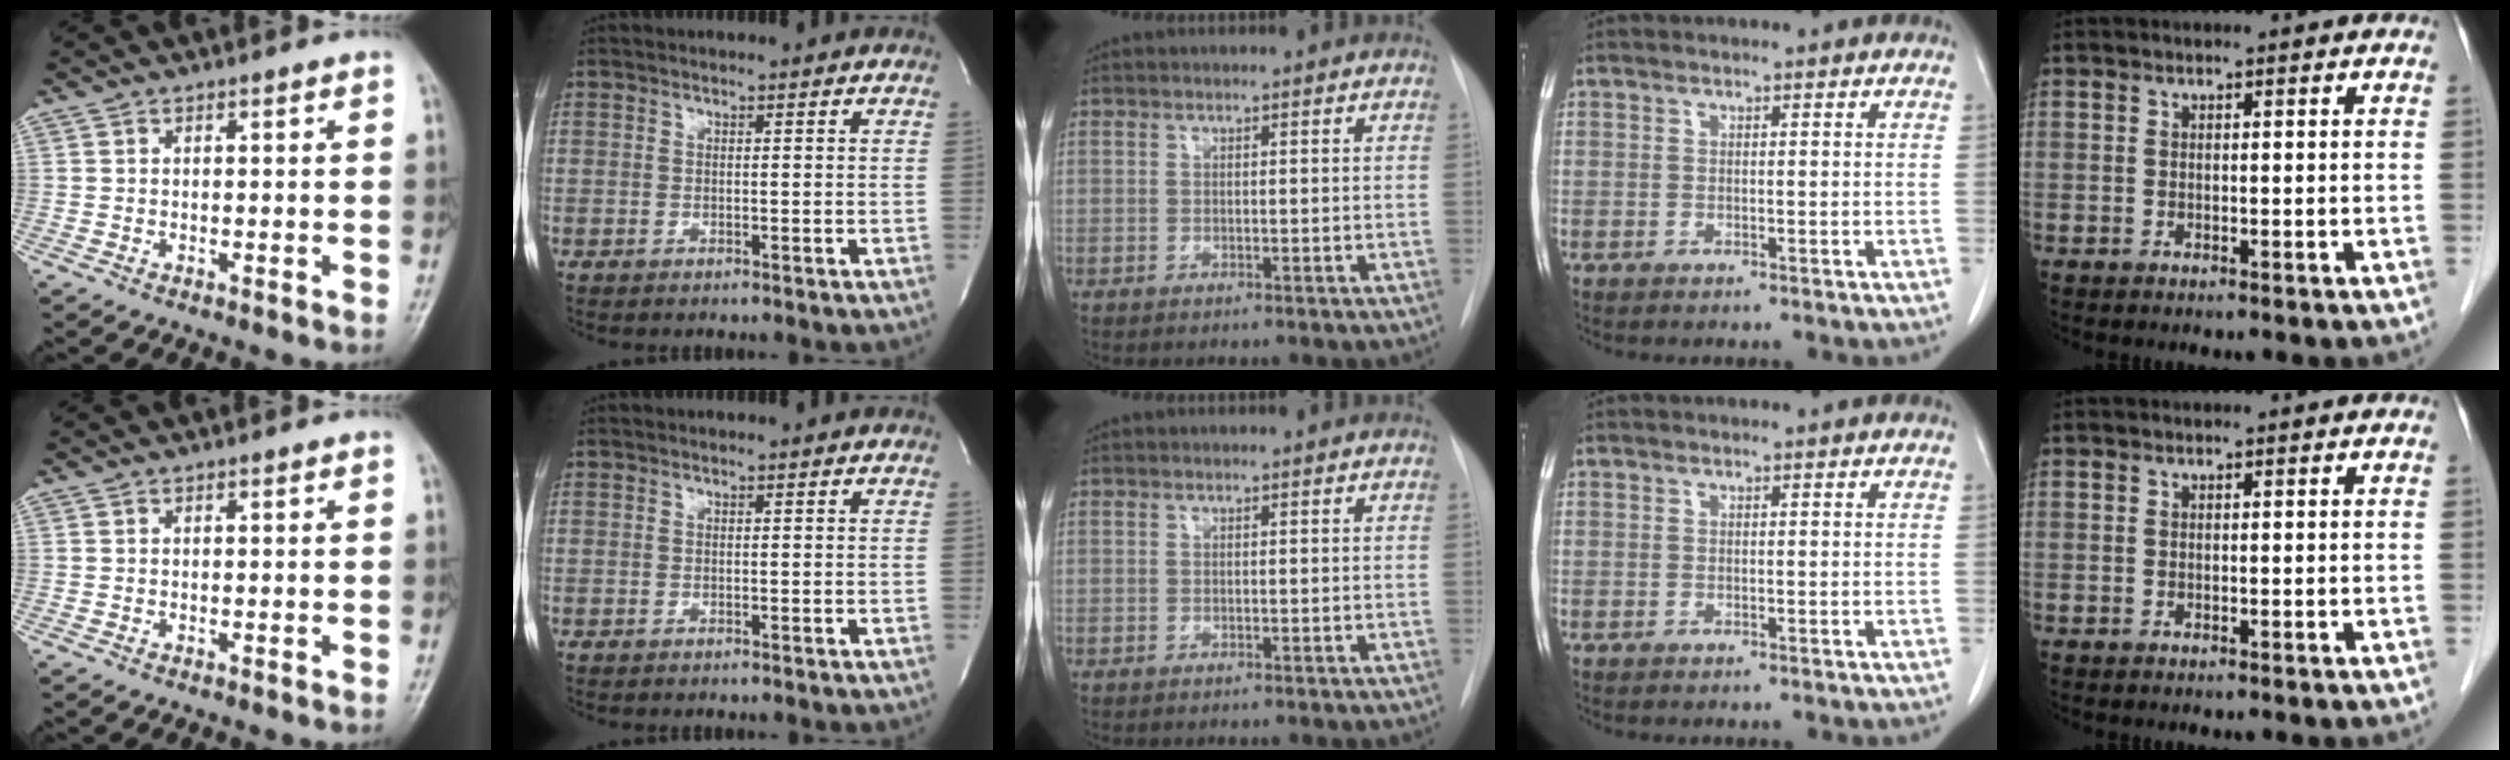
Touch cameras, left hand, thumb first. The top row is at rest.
{}